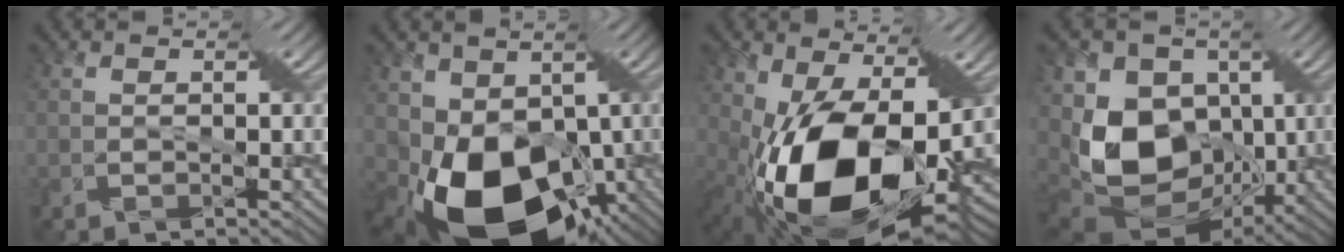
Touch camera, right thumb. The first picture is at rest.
{"total": 14.0, "force": [-2.8, 10.1, 9.4], "torque": [-0.170, -0.043, -0.043]}
{"total": 15.9, "force": [-2.6, 8.7, 13.1], "torque": [-0.251, -0.028, -0.046]}
{"total": 12.6, "force": [-0.1, 9.6, 8.1], "torque": [-0.182, -0.022, -0.003]}